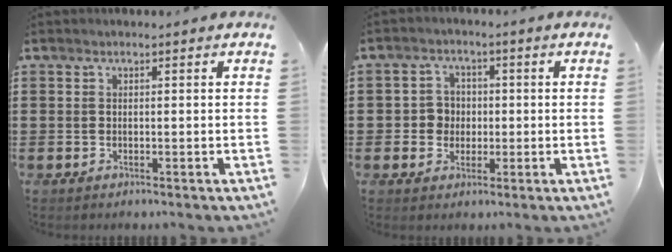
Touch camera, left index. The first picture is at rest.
{"total": 3.9, "force": [-0.4, 3.7, 1.2], "torque": [-0.038, 0.009, -0.012]}